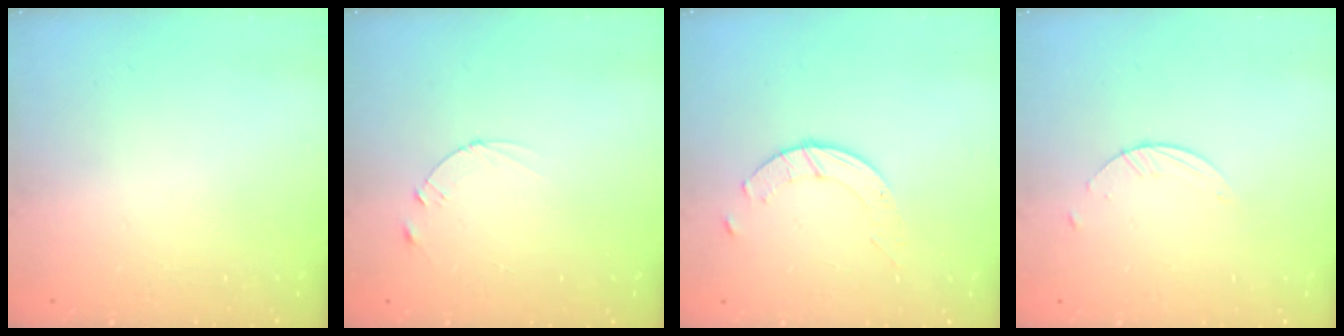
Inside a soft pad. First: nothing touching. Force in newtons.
{"total": 2.4, "press": 2.3, "slide": 0.2}
{"total": 5.1, "press": 5.1, "slide": 0.6}
{"total": 2.1, "press": 2.1, "slide": 0.2}